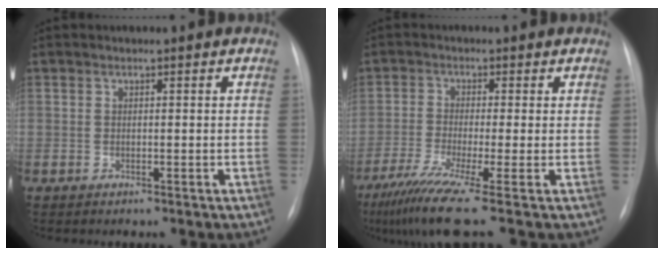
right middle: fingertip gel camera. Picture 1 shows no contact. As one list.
[{"total": 9.9, "force": [-6.8, -1.2, 7.2], "torque": [-0.125, -0.035, -0.116]}]